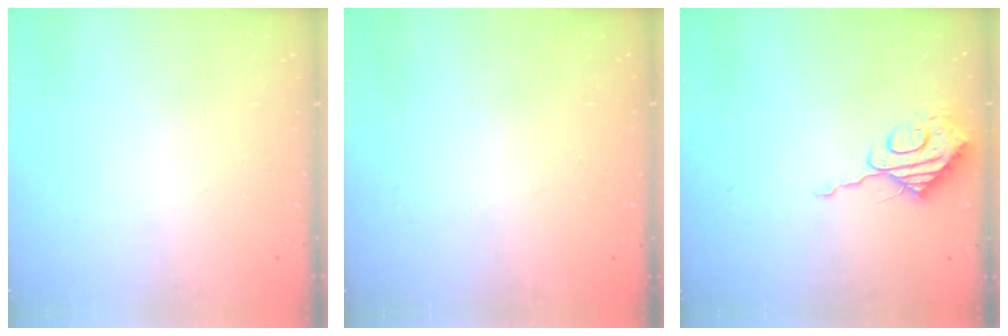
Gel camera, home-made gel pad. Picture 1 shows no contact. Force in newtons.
{"total": 0.0}
{"total": 9.5, "press": 9.5, "slide": 0.7}